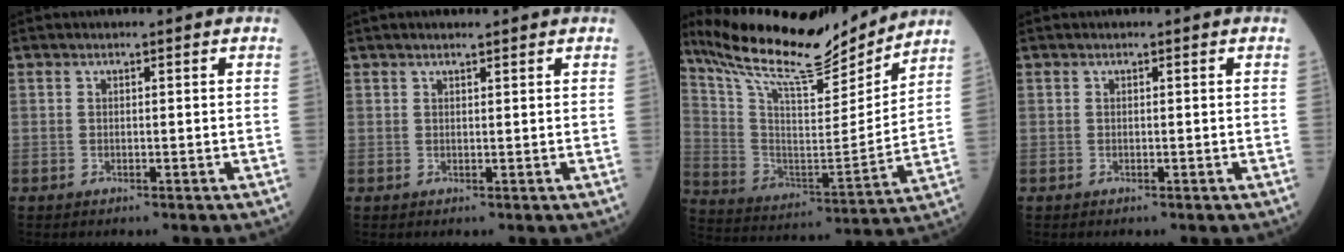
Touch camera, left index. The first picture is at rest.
{"total": 2.1, "force": [1.8, 0.1, 1.2], "torque": [-0.016, 0.014, 0.027]}
{"total": 20.1, "force": [18.2, 2.7, 8.1], "torque": [-0.159, -0.014, 0.302]}
{"total": 0.0}